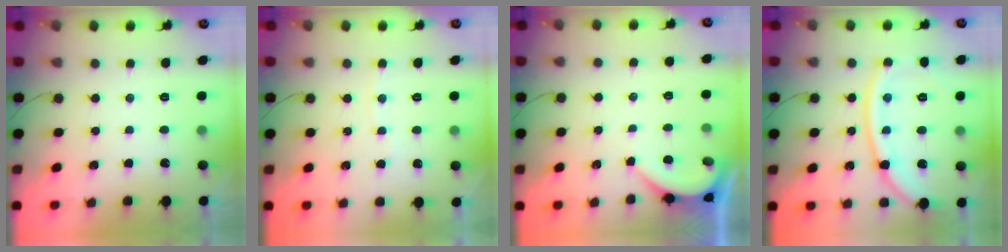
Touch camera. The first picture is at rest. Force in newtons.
{"total": 2.2, "press": 2.2, "slide": 0.2}
{"total": 1.6, "press": 1.5, "slide": 0.2}
{"total": 14.0, "press": 13.9, "slide": 1.1}